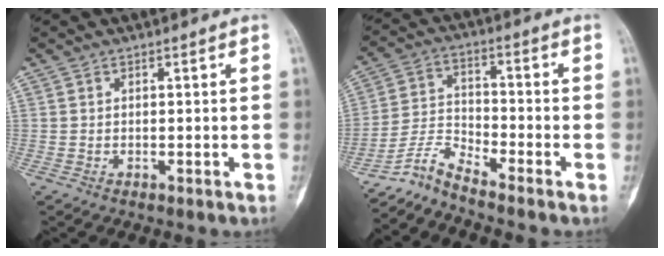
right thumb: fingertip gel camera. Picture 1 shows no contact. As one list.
[{"total": 5.6, "force": [-5.5, -0.6, 1.2], "torque": [-0.037, 0.038, -0.114]}]